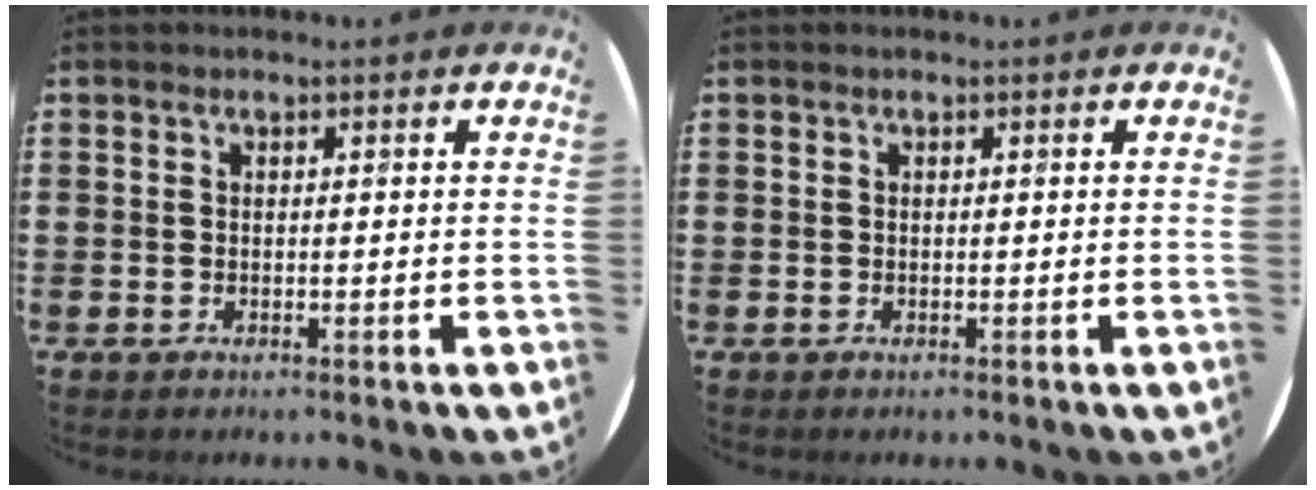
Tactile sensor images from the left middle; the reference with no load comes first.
{"total": 0.0}